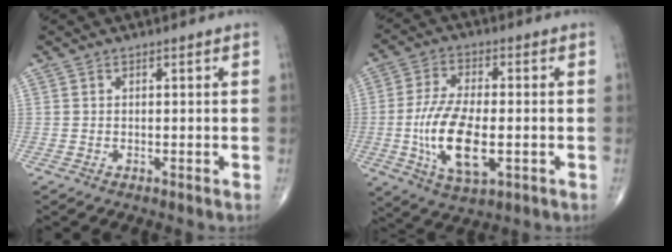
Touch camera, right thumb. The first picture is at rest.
{"total": 14.0, "force": [-2.5, 6.3, 12.3], "torque": [-0.239, -0.001, -0.041]}